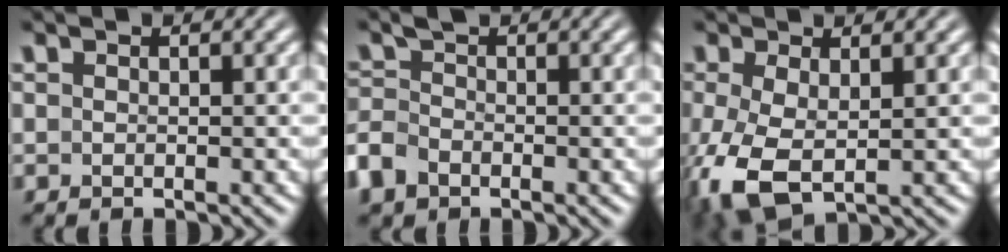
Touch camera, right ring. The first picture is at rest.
{"total": 2.6, "force": [-1.5, 1.8, 1.0], "torque": [-0.030, -0.012, -0.027]}
{"total": 7.3, "force": [-3.0, 4.8, 4.7], "torque": [-0.135, -0.048, -0.022]}